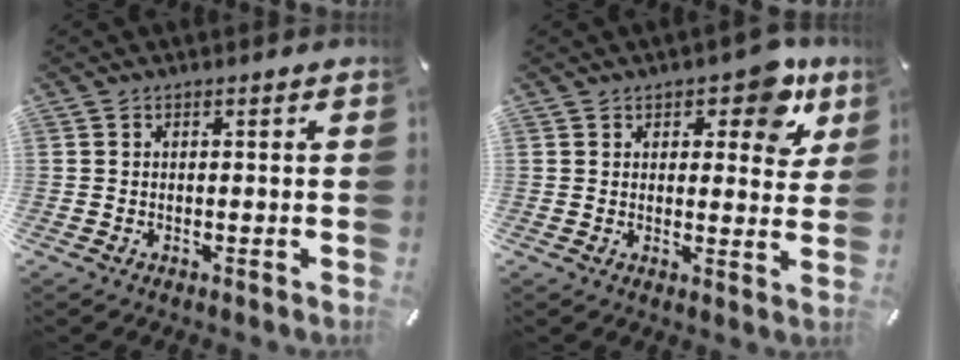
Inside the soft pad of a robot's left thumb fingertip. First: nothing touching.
{"total": 8.8, "force": [5.5, 4.4, 5.2], "torque": [-0.045, -0.034, 0.089]}